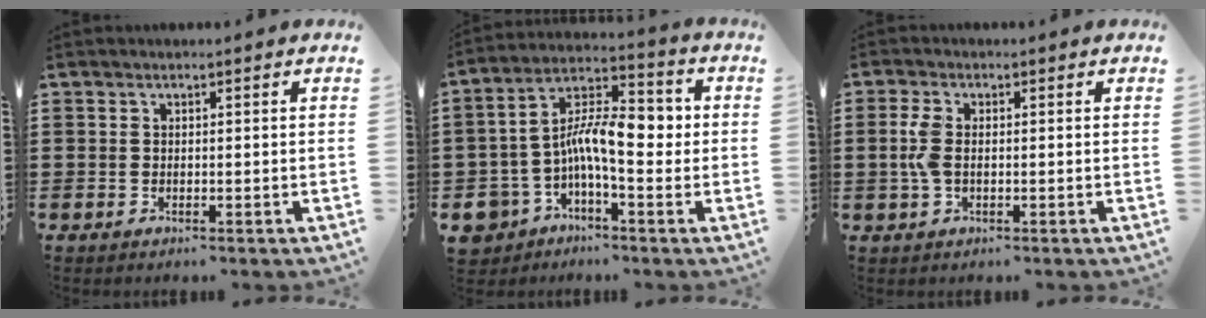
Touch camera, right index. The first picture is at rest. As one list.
[{"total": 11.9, "force": [-0.3, 6.1, 10.3], "torque": [-0.192, 0.006, -0.003]}, {"total": 3.8, "force": [-0.1, 1.9, 3.3], "torque": [-0.093, -0.006, -0.012]}]